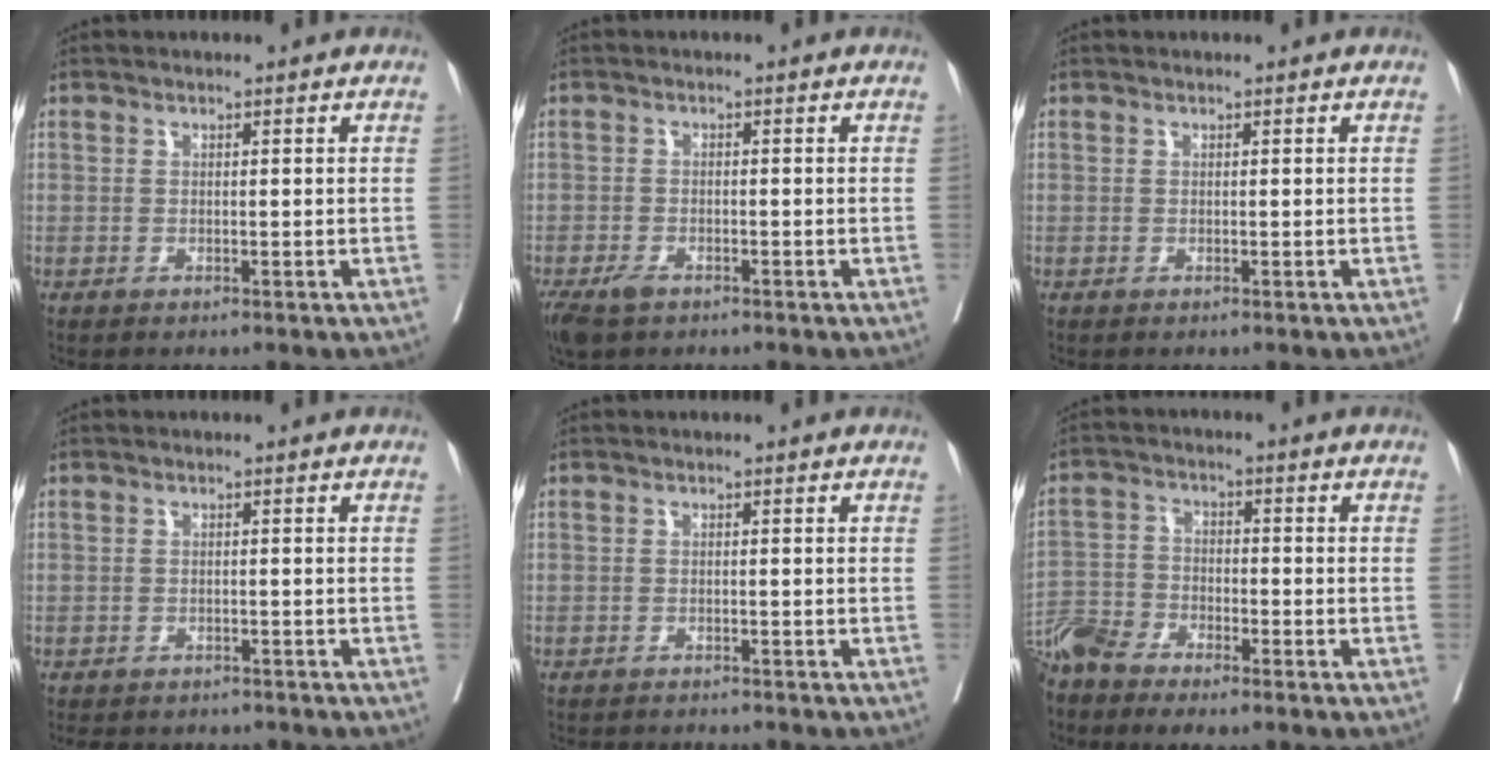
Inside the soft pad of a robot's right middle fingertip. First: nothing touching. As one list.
[{"total": 4.5, "force": [-3.2, 2.0, 2.5], "torque": [-0.049, -0.009, -0.054]}, {"total": 0.0}, {"total": 7.7, "force": [-6.8, 2.8, 2.1], "torque": [-0.030, -0.003, -0.086]}, {"total": 5.0, "force": [-4.8, 0.5, 1.1], "torque": [-0.005, -0.010, -0.070]}, {"total": 7.2, "force": [-6.2, 1.9, 3.0], "torque": [-0.067, -0.009, -0.125]}]